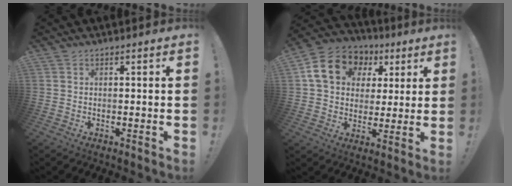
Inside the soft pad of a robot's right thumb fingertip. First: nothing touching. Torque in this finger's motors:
{"motor_torque": [0.33, 0.54, 0.92, 0.30, 0.07]}